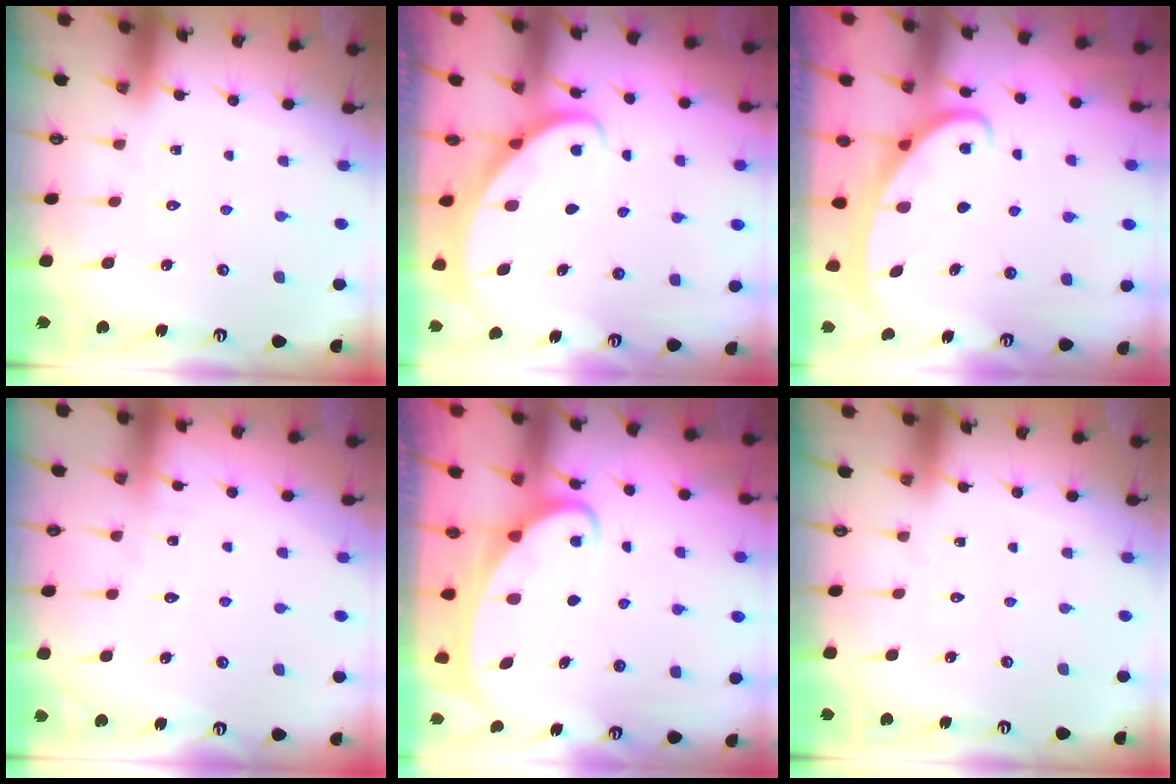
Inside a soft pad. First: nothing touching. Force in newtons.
{"total": 2.8, "press": 2.8, "slide": 0.2}
{"total": 2.6, "press": 2.5, "slide": 0.4}
{"total": 2.3, "press": 2.3, "slide": 0.2}
{"total": 2.5, "press": 2.5, "slide": 0.4}
{"total": 0.0}